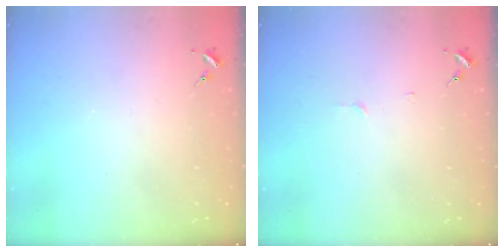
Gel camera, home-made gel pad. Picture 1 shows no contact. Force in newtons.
{"total": 3.3, "press": 3.3, "slide": 0.4}